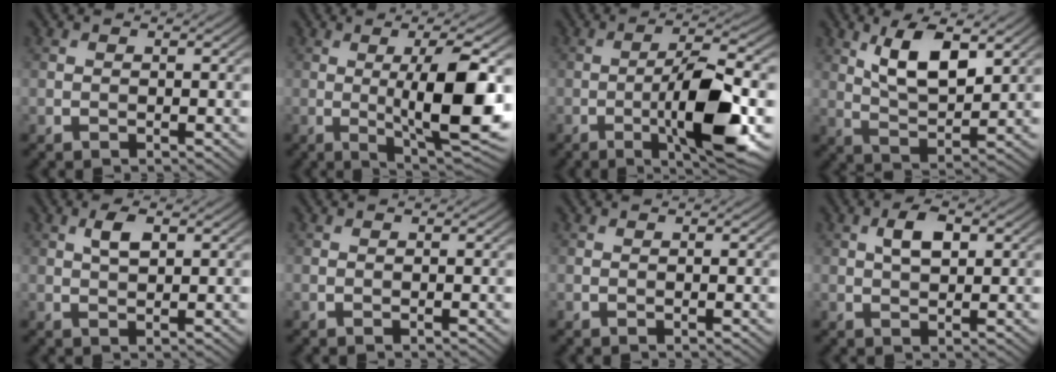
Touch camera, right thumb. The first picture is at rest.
{"total": 11.8, "force": [0.1, 2.6, 11.6], "torque": [-0.170, 0.002, 0.009]}
{"total": 11.1, "force": [-3.4, 2.5, 10.3], "torque": [-0.166, 0.001, -0.061]}
{"total": 8.3, "force": [3.8, 3.2, 6.6], "torque": [-0.130, -0.003, 0.075]}
{"total": 2.7, "force": [1.0, 1.0, 2.3], "torque": [-0.047, 0.003, 0.019]}
{"total": 0.0}
{"total": 0.0}
{"total": 3.7, "force": [1.1, 1.7, 3.1], "torque": [-0.061, 0.005, 0.020]}